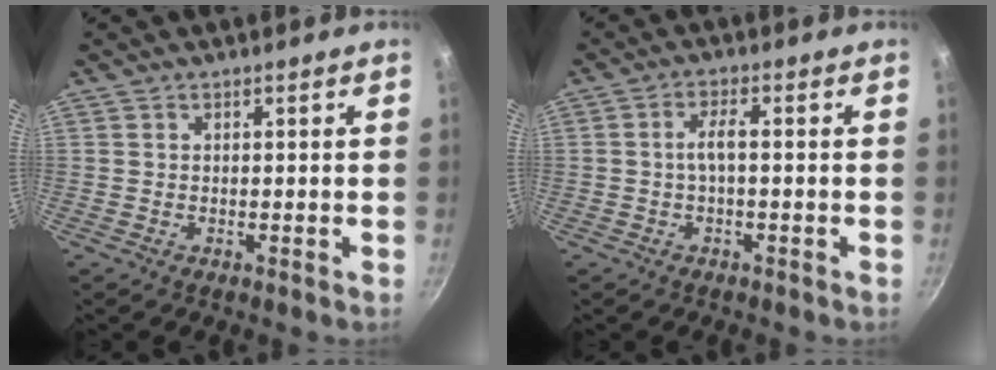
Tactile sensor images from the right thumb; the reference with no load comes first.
{"total": 3.1, "force": [-0.5, 0.9, 2.9], "torque": [-0.066, 0.016, -0.013]}